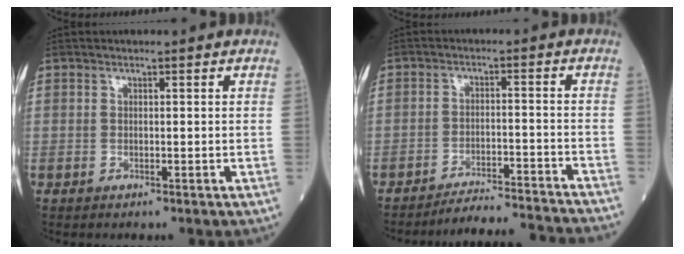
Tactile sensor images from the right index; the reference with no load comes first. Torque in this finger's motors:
{"motor_torque": [-0.26, -0.35, 0.03, 0.00]}